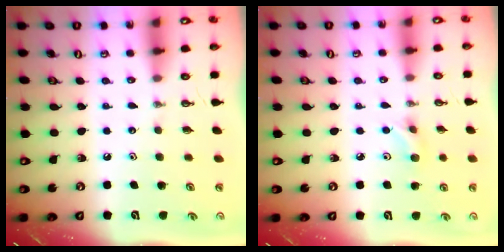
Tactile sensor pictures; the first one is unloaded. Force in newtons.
{"total": 4.2, "press": 4.1, "slide": 0.7}